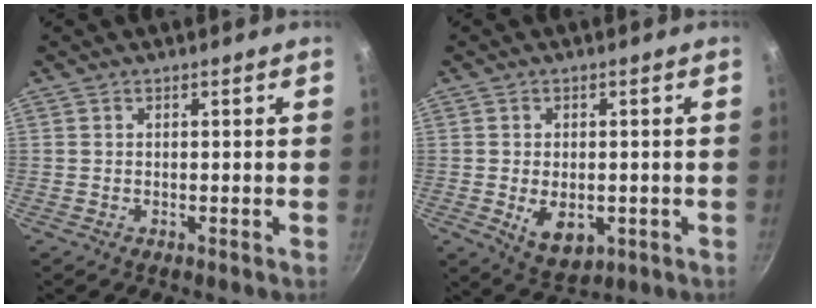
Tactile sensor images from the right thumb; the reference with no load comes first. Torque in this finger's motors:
{"motor_torque": [-0.38, 0.15, -0.26, -0.05, 0.20]}